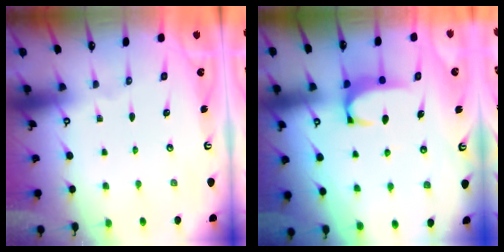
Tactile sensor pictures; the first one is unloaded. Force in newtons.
{"total": 2.0, "press": 1.9, "slide": 0.6}